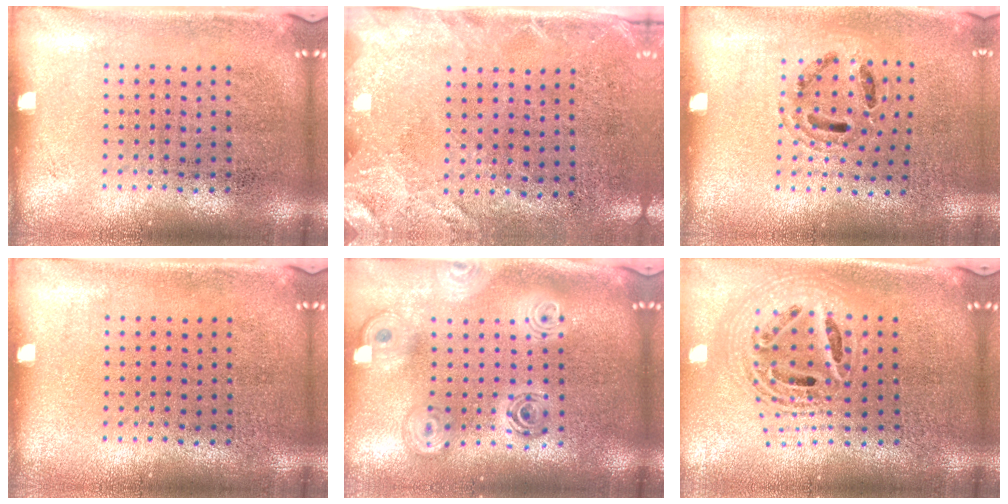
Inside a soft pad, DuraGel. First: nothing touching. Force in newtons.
{"total": 2.6, "press": 2.0, "slide": 1.6}
{"total": 0.9, "press": 0.9, "slide": 0.1}
{"total": 0.0}
{"total": 2.2, "press": 1.8, "slide": 1.2}
{"total": 2.3, "press": 1.8, "slide": 1.4}